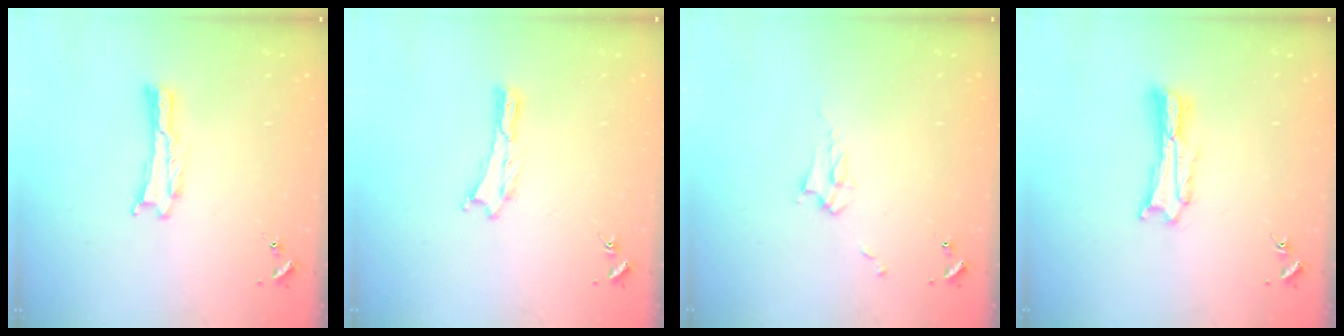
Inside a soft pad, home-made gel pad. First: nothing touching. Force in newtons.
{"total": 0.0}
{"total": 2.9, "press": 2.9, "slide": 0.4}
{"total": 2.7, "press": 2.7, "slide": 0.3}